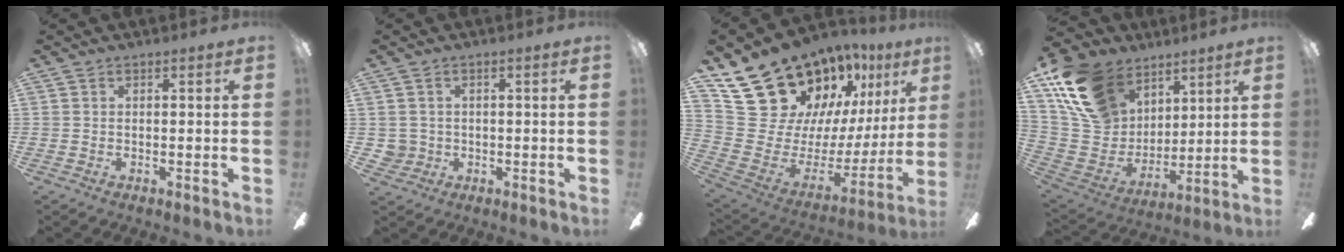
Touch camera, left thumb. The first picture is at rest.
{"total": 3.3, "force": [0.2, 3.3, 0.3], "torque": [-0.013, 0.010, 0.005]}
{"total": 22.6, "force": [18.1, 11.6, 7.0], "torque": [-0.121, -0.132, 0.356]}
{"total": 19.6, "force": [11.5, 13.3, 8.6], "torque": [-0.206, -0.043, 0.222]}